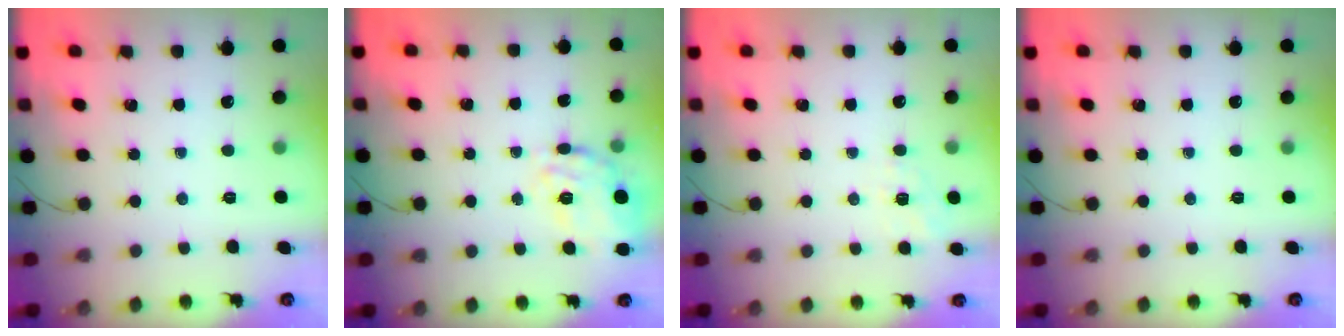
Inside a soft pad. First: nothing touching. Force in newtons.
{"total": 12.3, "press": 12.1, "slide": 1.8}
{"total": 7.0, "press": 6.7, "slide": 2.0}
{"total": 0.0}